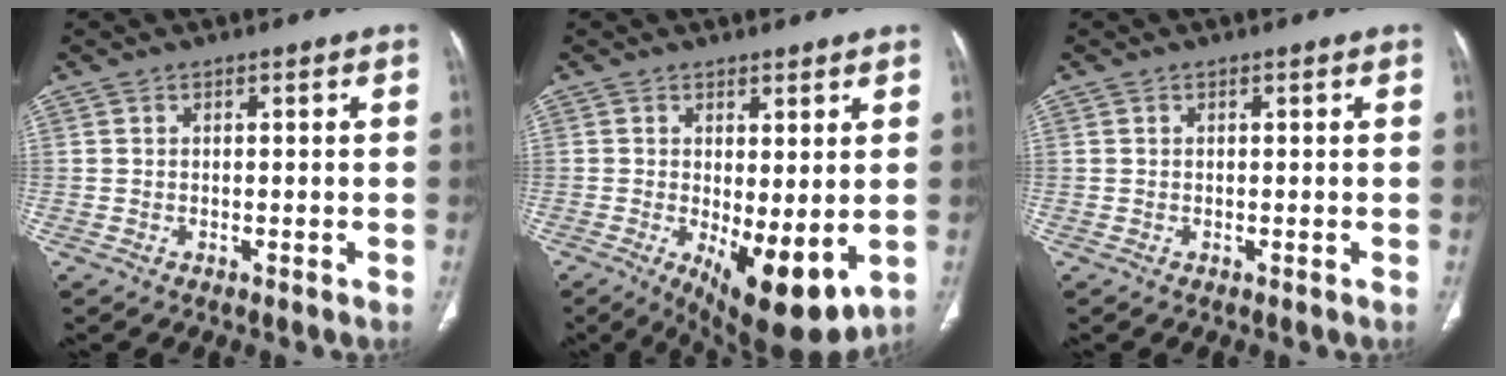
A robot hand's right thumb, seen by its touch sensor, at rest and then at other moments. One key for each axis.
{"total": 11.4, "fx": -1.8, "fy": 4.4, "fz": 10.3, "tx": -0.150, "ty": -0.025, "tz": -0.011}
{"total": 0.0}